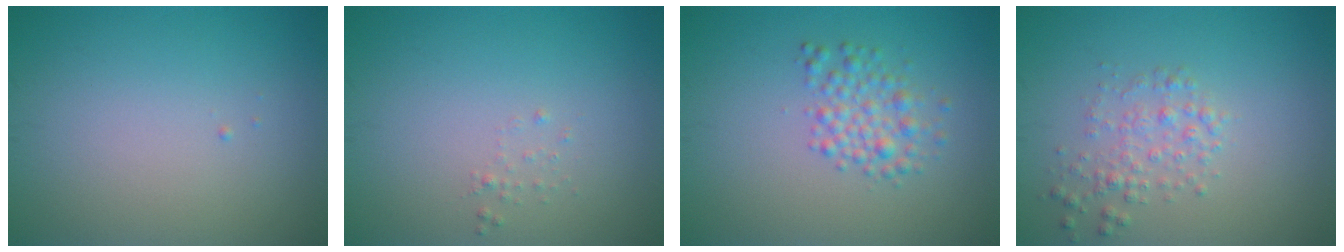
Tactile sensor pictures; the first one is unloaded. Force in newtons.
{"total": 0.5, "press": 0.5, "slide": 0.1}
{"total": 2.7, "press": 2.7, "slide": 0.1}
{"total": 2.1, "press": 2.1, "slide": 0.1}